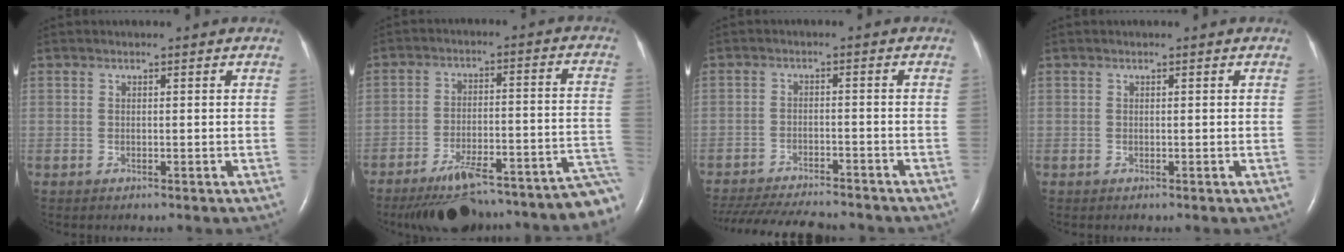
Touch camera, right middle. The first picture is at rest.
{"total": 23.2, "force": [-20.3, 2.8, 10.8], "torque": [-0.067, 0.021, -0.276]}
{"total": 16.5, "force": [-14.8, 3.0, 6.7], "torque": [-0.152, -0.028, -0.214]}
{"total": 0.0}